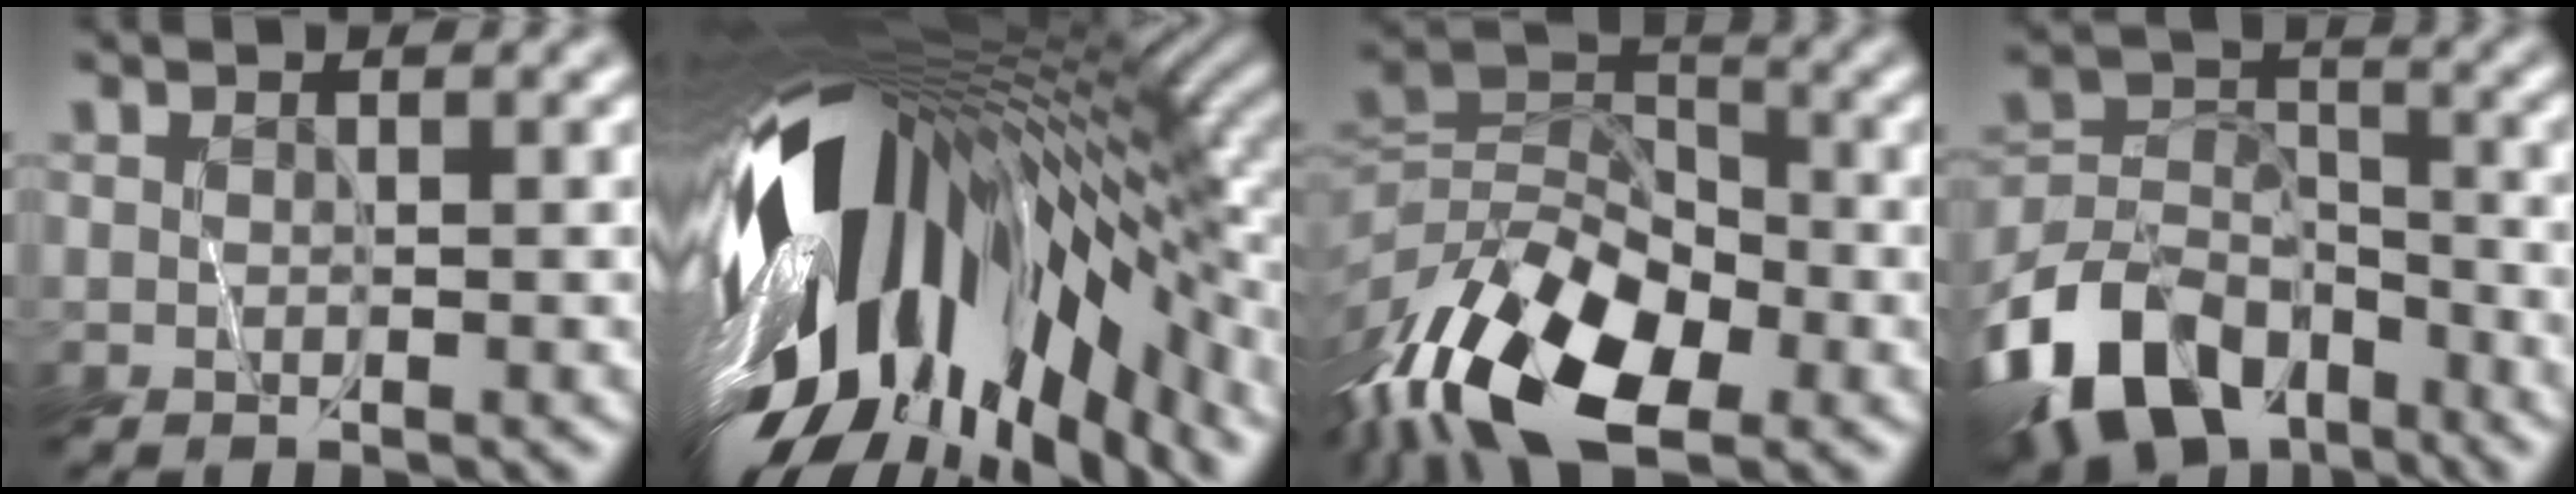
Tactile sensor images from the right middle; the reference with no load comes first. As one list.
[{"total": 17.4, "force": [-2.9, 7.8, 15.3], "torque": [-0.290, -0.034, -0.039]}, {"total": 12.6, "force": [-6.1, 6.6, 8.8], "torque": [-0.170, 0.004, -0.125]}, {"total": 10.8, "force": [-7.8, 5.9, 4.6], "torque": [-0.089, 0.008, -0.155]}]